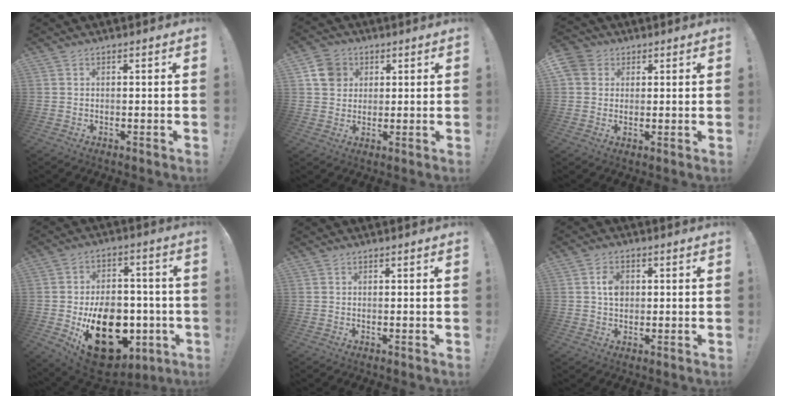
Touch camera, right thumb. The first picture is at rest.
{"total": 7.8, "force": [3.0, 6.7, 2.5], "torque": [-0.027, -0.008, 0.061]}
{"total": 6.0, "force": [2.4, 5.3, 1.6], "torque": [-0.036, -0.001, 0.051]}
{"total": 23.2, "force": [-6.2, 16.4, 15.1], "torque": [-0.216, 0.032, -0.070]}
{"total": 0.0}
{"total": 5.5, "force": [0.8, 4.4, 3.2], "torque": [-0.038, 0.000, 0.013]}